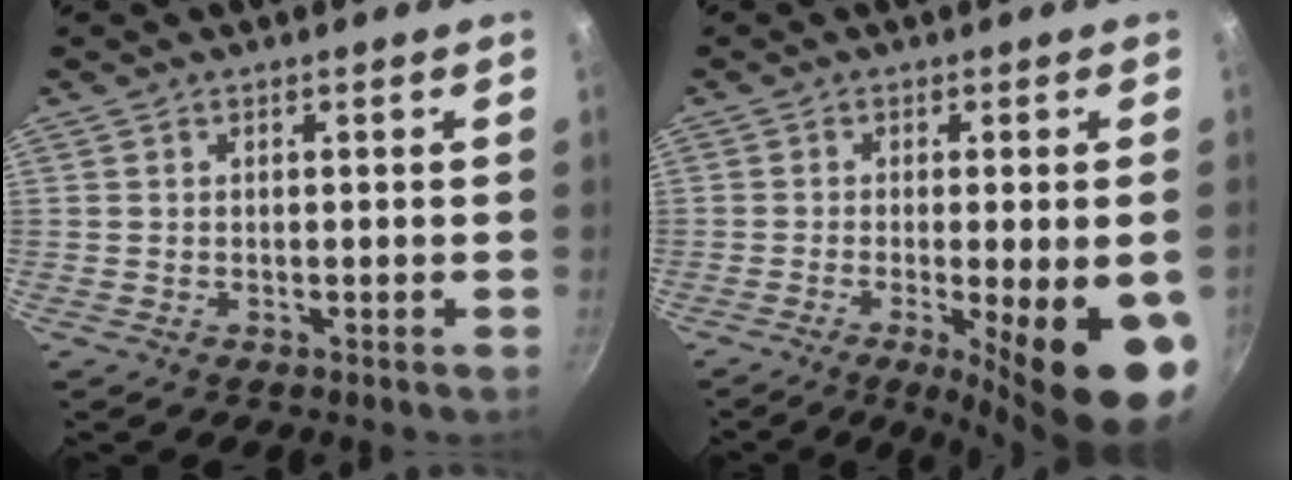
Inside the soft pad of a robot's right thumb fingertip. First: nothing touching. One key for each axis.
{"total": 17.0, "fx": -5.6, "fy": 3.9, "fz": 15.6, "tx": -0.197, "ty": -0.006, "tz": -0.069}